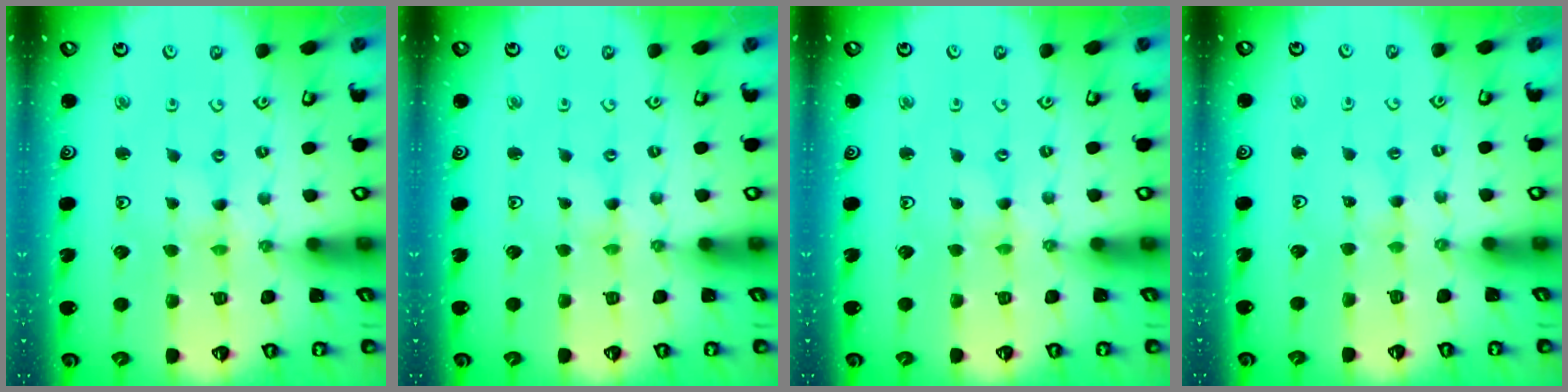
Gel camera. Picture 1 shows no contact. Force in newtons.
{"total": 0.0}
{"total": 0.0}
{"total": 1.1, "press": 1.1, "slide": 0.3}